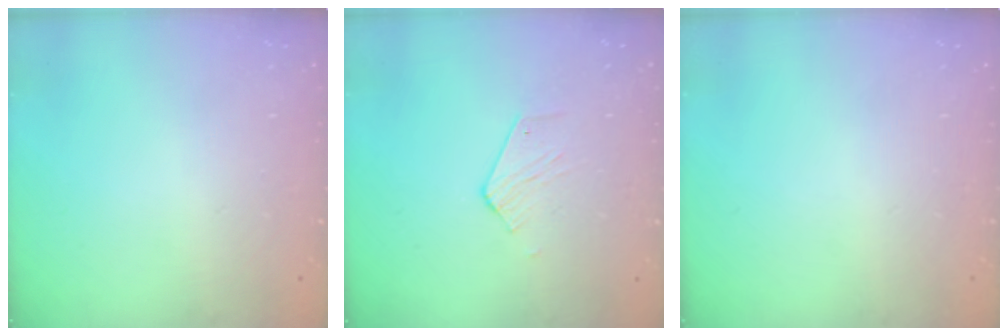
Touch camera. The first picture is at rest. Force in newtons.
{"total": 3.7, "press": 3.7, "slide": 0.2}
{"total": 0.0}